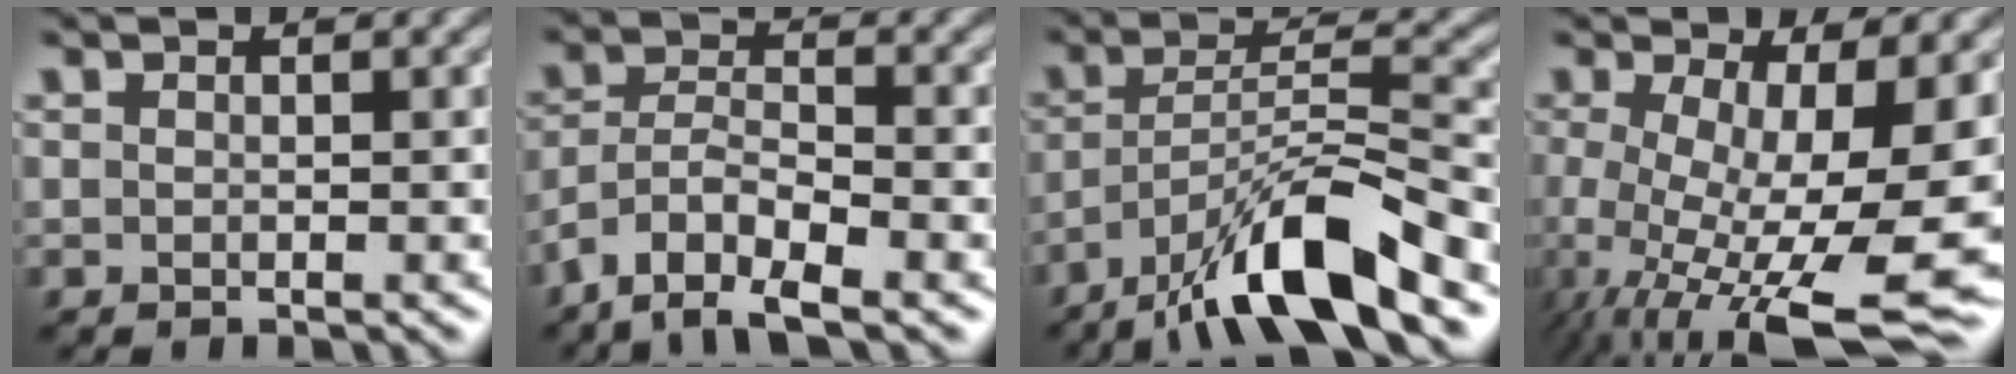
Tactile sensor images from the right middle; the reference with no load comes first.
{"total": 5.9, "force": [-4.2, 2.0, 3.7], "torque": [-0.064, 0.003, -0.082]}
{"total": 10.1, "force": [-6.8, 2.0, 7.2], "torque": [-0.122, 0.012, -0.125]}
{"total": 14.9, "force": [-3.6, 4.9, 13.6], "torque": [-0.231, -0.034, -0.041]}